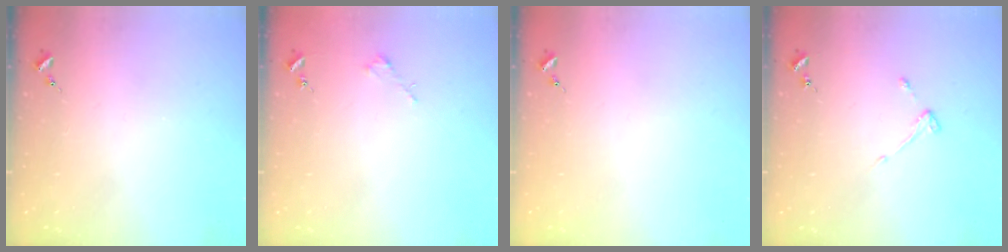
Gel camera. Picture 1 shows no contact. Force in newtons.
{"total": 1.8, "press": 1.8, "slide": 0.2}
{"total": 0.0}
{"total": 3.0, "press": 3.0, "slide": 0.4}